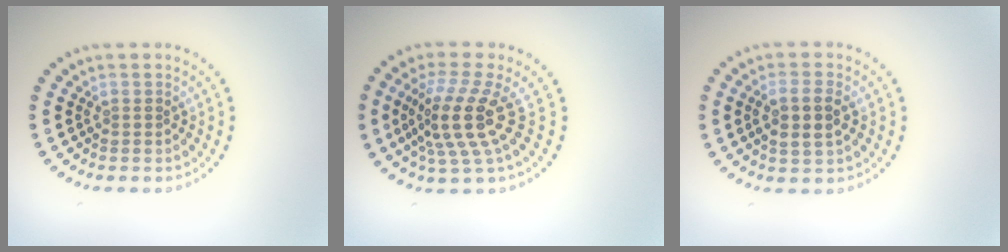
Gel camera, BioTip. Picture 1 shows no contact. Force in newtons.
{"total": 4.7, "press": 3.4, "slide": 3.2}
{"total": 3.0, "press": 2.8, "slide": 0.8}